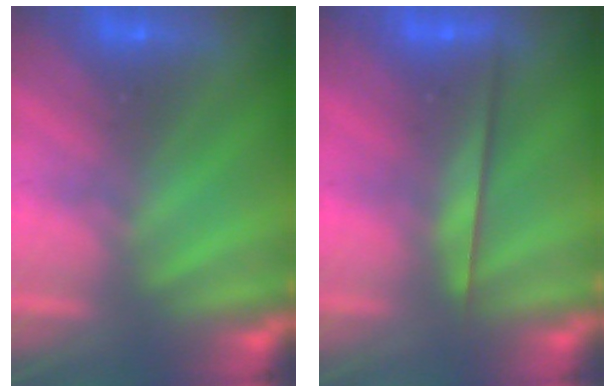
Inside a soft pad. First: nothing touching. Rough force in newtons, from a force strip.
{"total": 2.2}